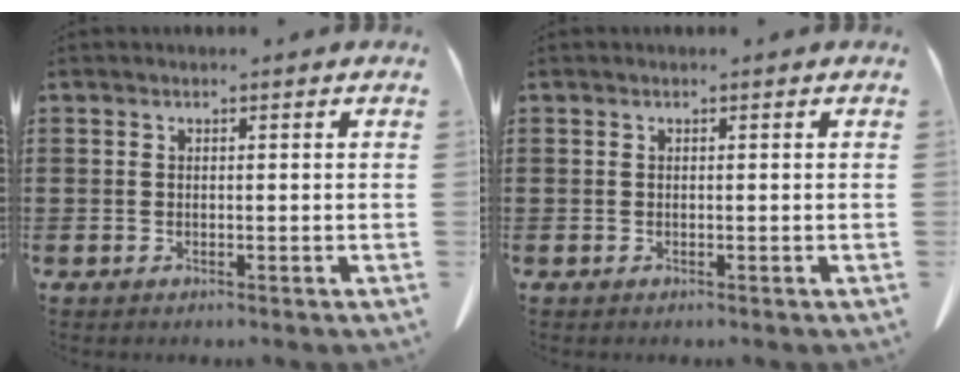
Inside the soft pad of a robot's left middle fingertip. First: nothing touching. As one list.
[{"total": 0.0}]